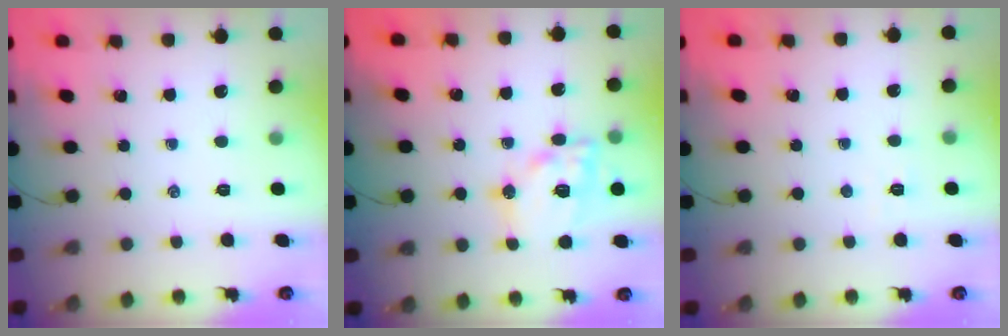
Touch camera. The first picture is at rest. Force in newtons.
{"total": 16.1, "press": 15.8, "slide": 2.9}
{"total": 2.4, "press": 2.3, "slide": 0.5}